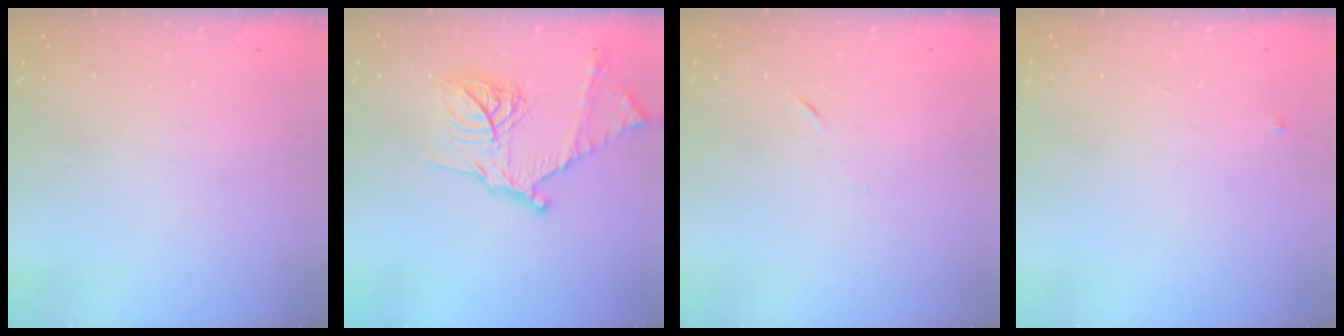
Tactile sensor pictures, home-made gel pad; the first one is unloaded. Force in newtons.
{"total": 18.3, "press": 18.2, "slide": 1.7}
{"total": 3.8, "press": 3.7, "slide": 1.1}
{"total": 2.7, "press": 2.7, "slide": 0.4}